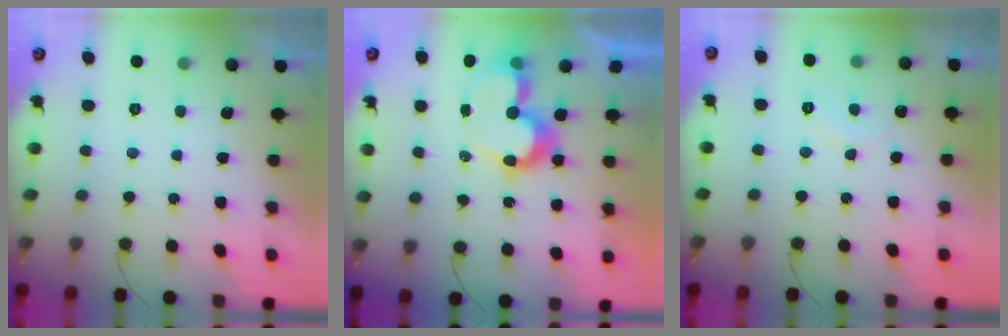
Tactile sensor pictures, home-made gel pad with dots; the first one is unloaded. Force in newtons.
{"total": 10.0, "press": 9.9, "slide": 0.8}
{"total": 5.7, "press": 5.7, "slide": 0.5}